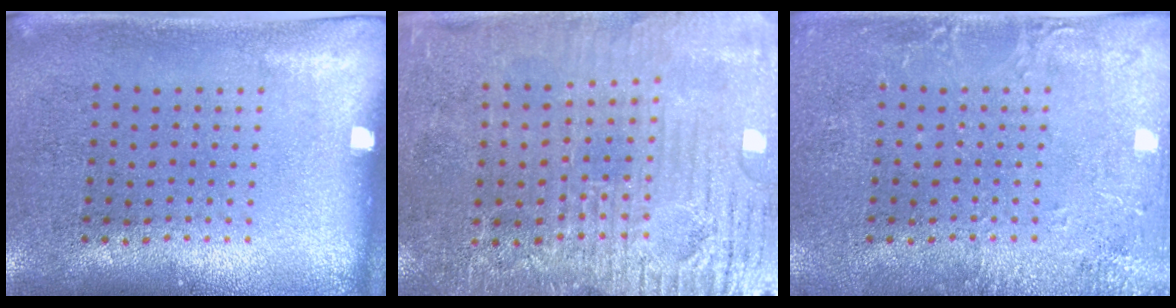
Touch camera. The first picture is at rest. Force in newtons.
{"total": 3.5, "press": 3.4, "slide": 0.8}
{"total": 2.5, "press": 2.5, "slide": 0.3}